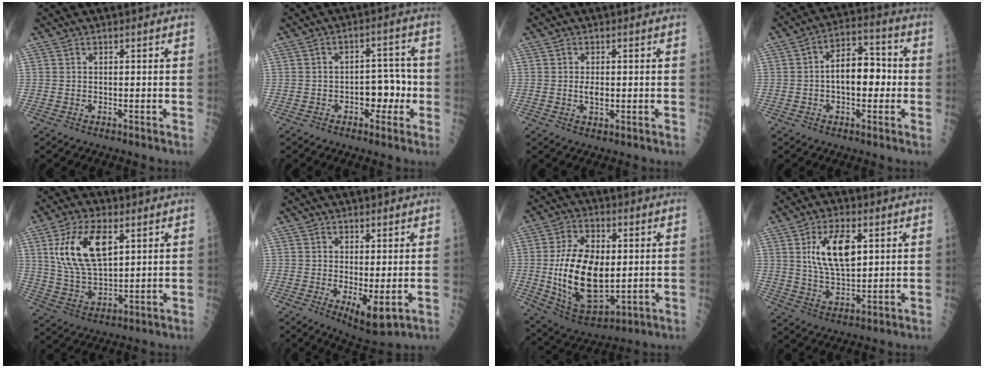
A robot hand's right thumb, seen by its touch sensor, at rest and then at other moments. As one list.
[{"total": 6.9, "force": [-1.7, 4.3, 5.1], "torque": [-0.036, 0.031, -0.026]}, {"total": 2.6, "force": [-0.1, 1.3, 2.2], "torque": [-0.035, -0.001, -0.001]}, {"total": 10.6, "force": [-0.5, 5.9, 8.7], "torque": [-0.110, 0.032, -0.014]}, {"total": 14.6, "force": [5.1, 7.0, 11.8], "torque": [-0.225, -0.012, 0.104]}, {"total": 6.3, "force": [-0.9, 2.1, 5.8], "torque": [-0.087, -0.019, -0.003]}, {"total": 19.1, "force": [-0.1, 10.3, 16.1], "torque": [-0.285, -0.012, 0.014]}, {"total": 11.7, "force": [3.4, 5.4, 9.8], "torque": [-0.168, -0.013, 0.068]}]